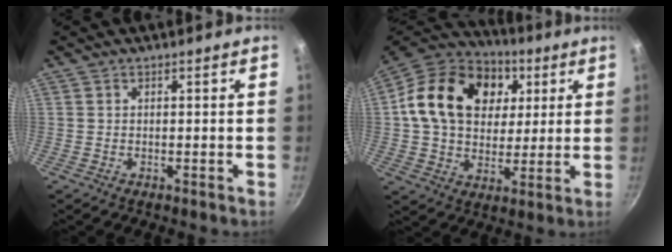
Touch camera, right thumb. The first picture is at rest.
{"total": 22.8, "force": [5.8, 17.0, 14.1], "torque": [-0.224, 0.010, 0.093]}